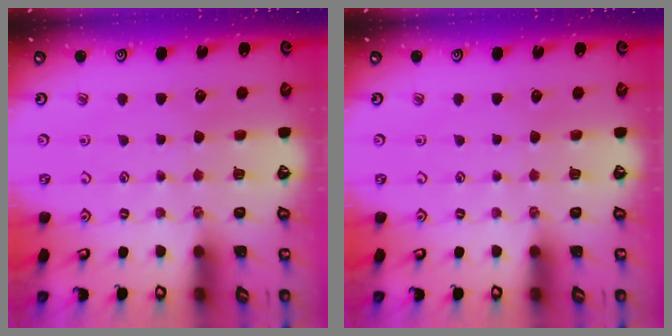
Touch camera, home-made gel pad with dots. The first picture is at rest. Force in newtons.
{"total": 0.0}